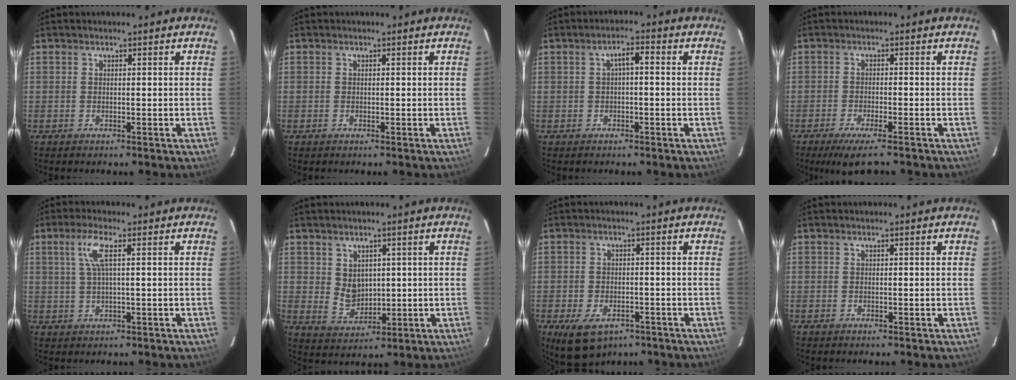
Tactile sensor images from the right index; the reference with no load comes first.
{"total": 0.0}
{"total": 2.6, "force": [0.0, 0.9, 2.5], "torque": [-0.046, 0.012, 0.002]}
{"total": 6.0, "force": [-4.6, 0.7, 3.8], "torque": [-0.085, -0.019, -0.080]}
{"total": 4.6, "force": [1.4, 0.4, 4.4], "torque": [-0.091, 0.004, 0.031]}
{"total": 5.2, "force": [1.4, 4.2, 2.6], "torque": [-0.044, -0.001, 0.039]}
{"total": 8.6, "force": [-5.1, 4.8, 5.1], "torque": [-0.104, -0.022, -0.077]}
{"total": 0.0}